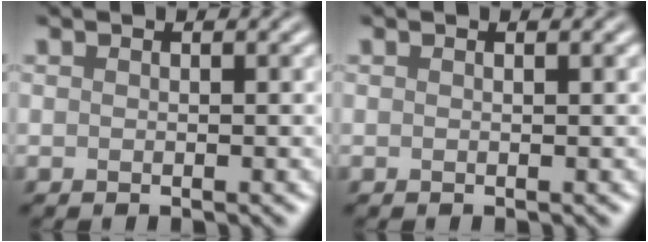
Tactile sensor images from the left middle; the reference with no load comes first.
{"total": 1.0, "force": [0.5, 0.4, 0.7], "torque": [-0.001, -0.004, -0.001]}